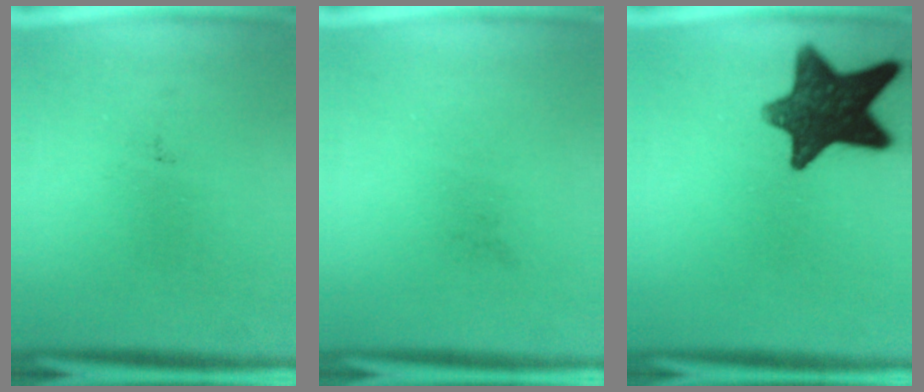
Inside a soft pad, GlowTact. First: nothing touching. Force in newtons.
{"total": 0.0}
{"total": 13.3}